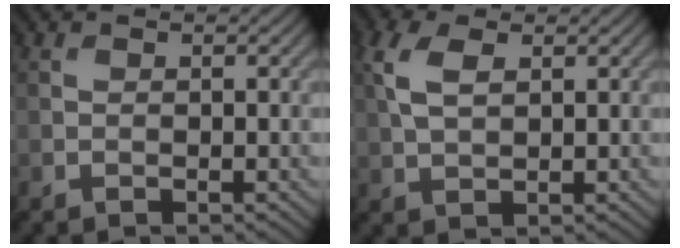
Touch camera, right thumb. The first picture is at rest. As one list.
[{"total": 4.7, "force": [1.6, 2.5, 3.7], "torque": [-0.097, 0.006, 0.031]}]